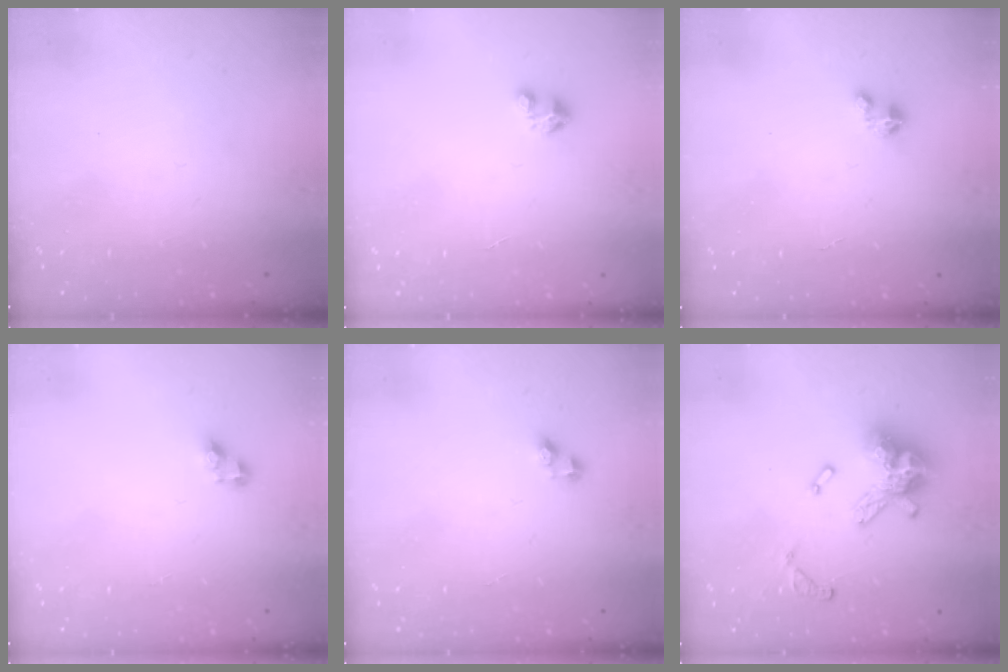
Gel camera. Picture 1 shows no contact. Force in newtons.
{"total": 1.7, "press": 1.7, "slide": 0.1}
{"total": 2.0, "press": 2.0, "slide": 0.1}
{"total": 3.6, "press": 3.6, "slide": 0.6}
{"total": 2.5, "press": 2.5, "slide": 0.2}
{"total": 13.8, "press": 13.8, "slide": 1.0}